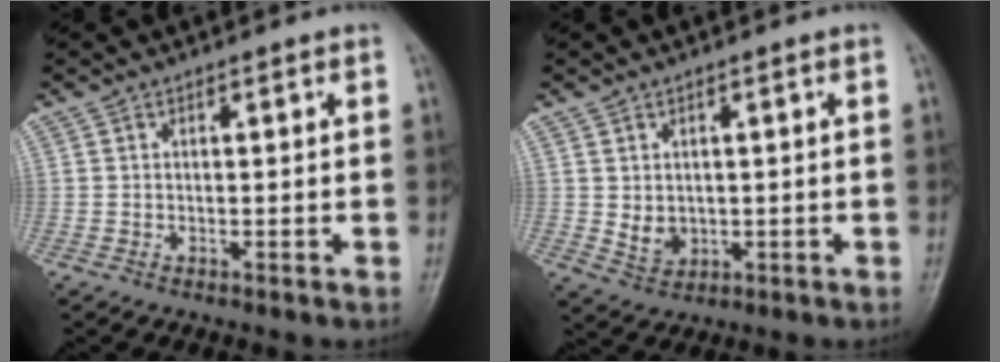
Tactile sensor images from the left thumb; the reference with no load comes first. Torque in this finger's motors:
{"motor_torque": [-0.13, -0.09, 0.34, -0.10, 0.03]}